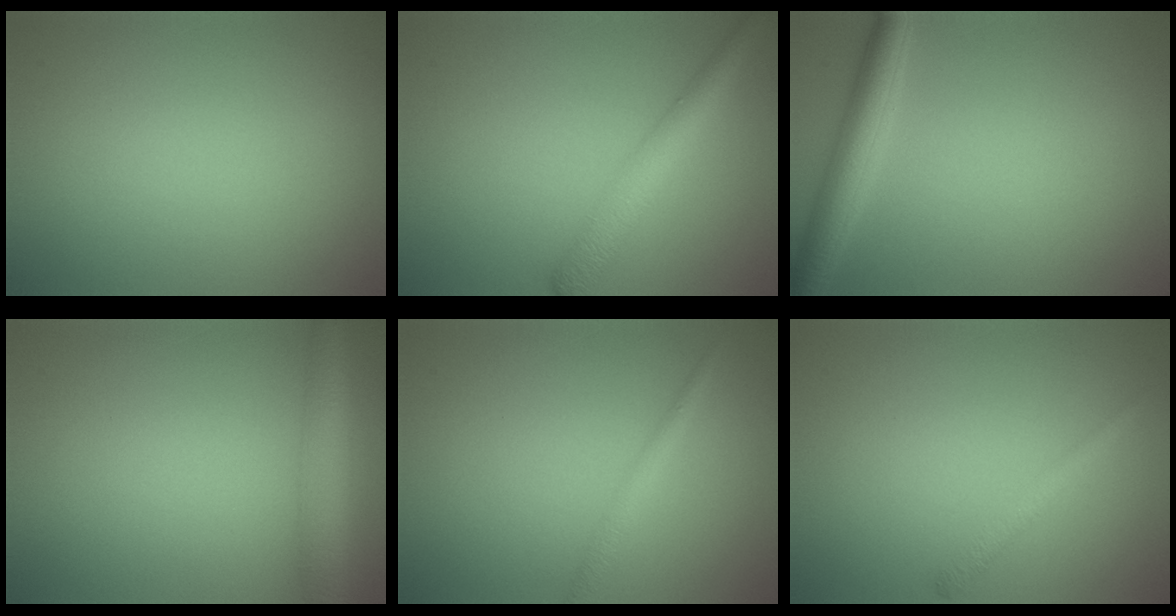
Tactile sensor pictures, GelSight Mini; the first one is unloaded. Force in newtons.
{"total": 3.5, "press": 3.5, "slide": 0.1}
{"total": 3.6, "press": 3.6, "slide": 0.1}
{"total": 4.2, "press": 4.2, "slide": 0.1}
{"total": 1.4, "press": 1.4, "slide": 0.0}
{"total": 1.4, "press": 1.4, "slide": 0.1}